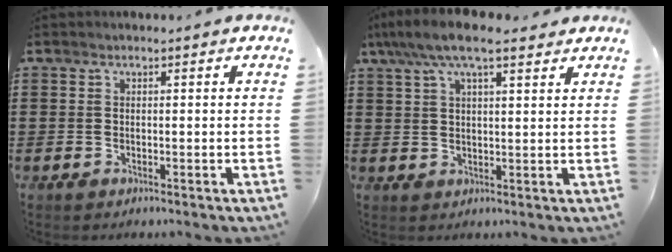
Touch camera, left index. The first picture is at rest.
{"total": 7.4, "force": [5.4, 2.0, 4.7], "torque": [-0.103, 0.000, 0.097]}